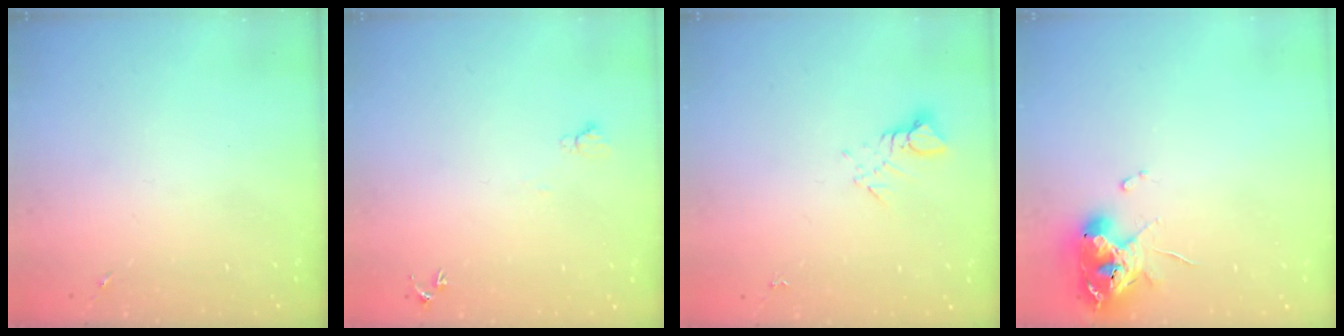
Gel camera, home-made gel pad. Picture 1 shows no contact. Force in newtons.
{"total": 4.8, "press": 4.8, "slide": 0.6}
{"total": 3.2, "press": 3.2, "slide": 0.2}
{"total": 10.3, "press": 10.3, "slide": 1.3}